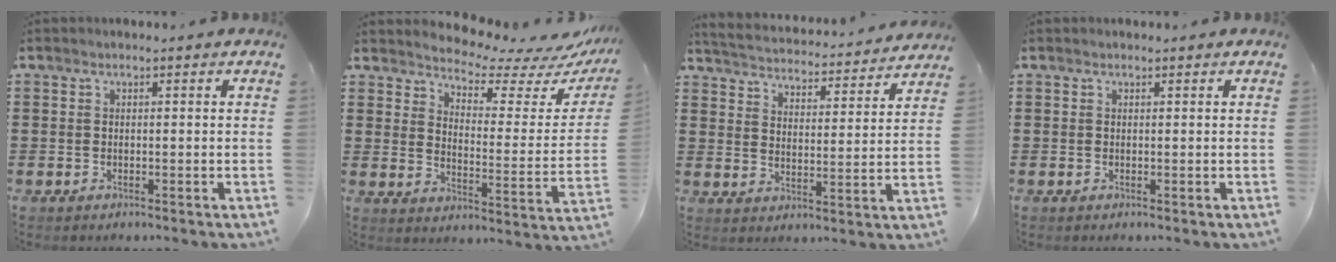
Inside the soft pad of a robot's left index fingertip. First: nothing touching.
{"total": 4.6, "force": [4.4, 0.5, 1.1], "torque": [-0.039, -0.040, 0.070]}
{"total": 3.5, "force": [3.5, -0.1, -0.2], "torque": [-0.021, -0.035, 0.053]}
{"total": 0.0}